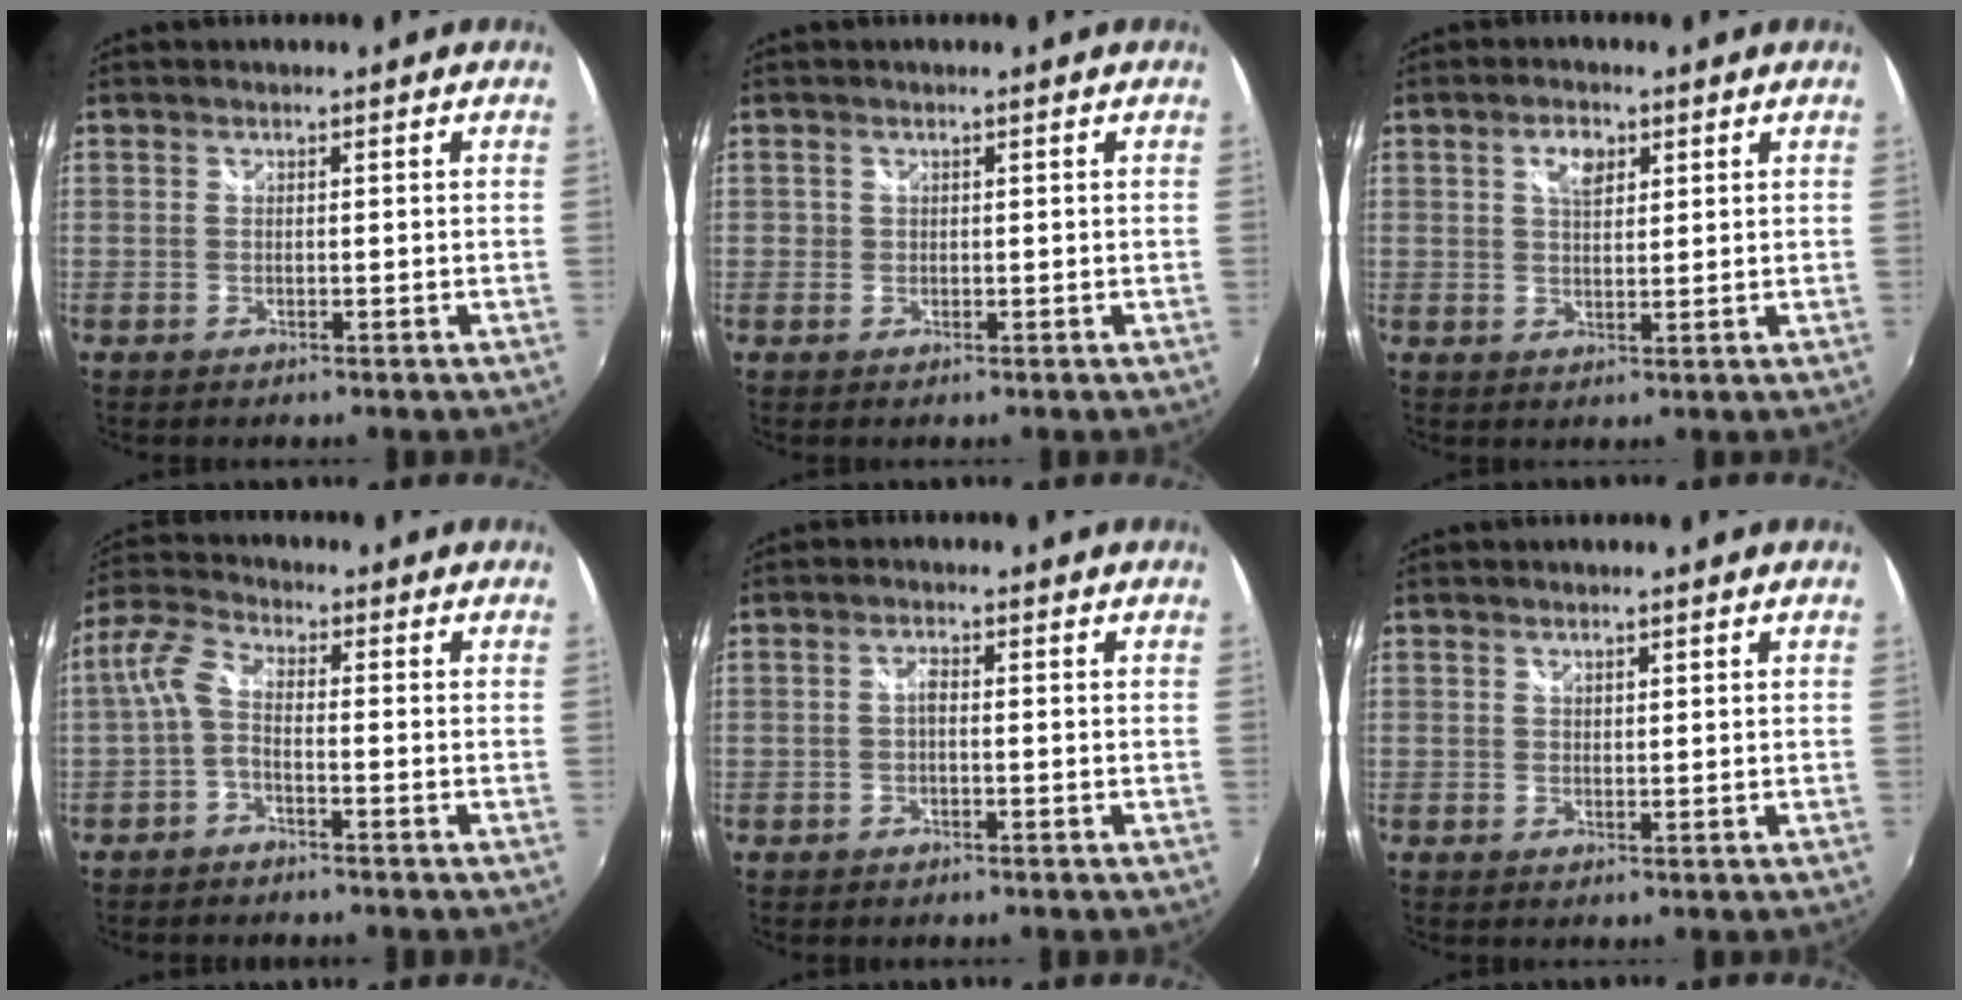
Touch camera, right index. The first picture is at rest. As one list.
[{"total": 1.1, "force": [-0.3, 1.0, 0.2], "torque": [-0.003, -0.001, -0.007]}, {"total": 4.1, "force": [1.8, 2.2, 2.9], "torque": [-0.049, 0.008, 0.031]}, {"total": 4.9, "force": [-1.7, 2.1, 4.1], "torque": [-0.104, 0.015, -0.038]}, {"total": 1.6, "force": [-0.3, 0.7, 1.4], "torque": [-0.027, 0.006, -0.008]}, {"total": 0.8, "force": [0.6, 0.4, 0.3], "torque": [-0.003, 0.001, 0.010]}]